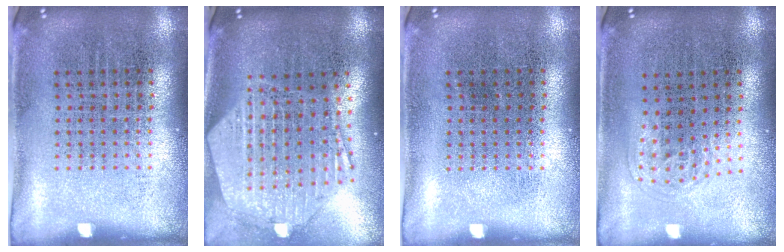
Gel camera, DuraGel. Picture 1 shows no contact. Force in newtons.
{"total": 2.7, "press": 2.2, "slide": 1.5}
{"total": 0.0}
{"total": 1.0, "press": 0.6, "slide": 0.8}